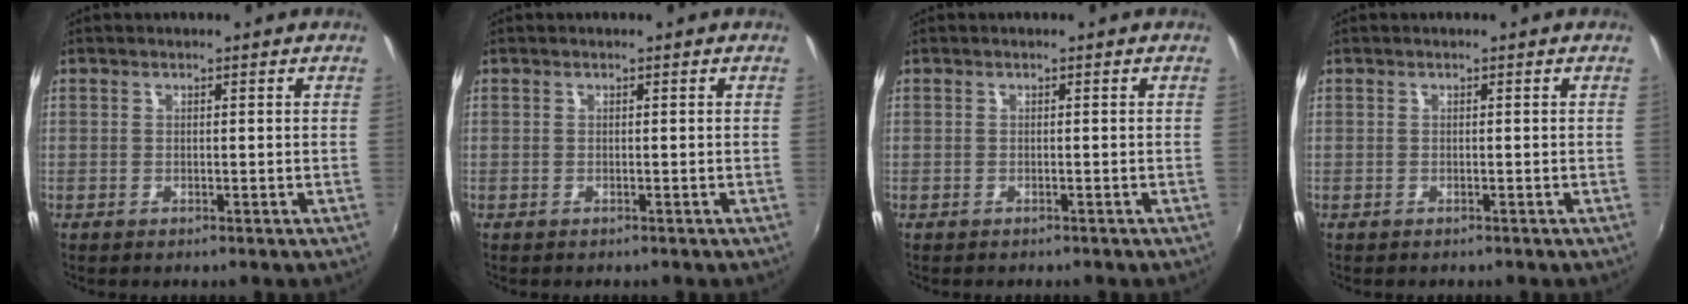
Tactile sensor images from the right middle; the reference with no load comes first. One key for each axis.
{"total": 0.0}
{"total": 0.5, "fx": -0.5, "fy": 0.1, "fz": 0.2, "tx": -0.003, "ty": 0.001, "tz": -0.006}
{"total": 0.0}